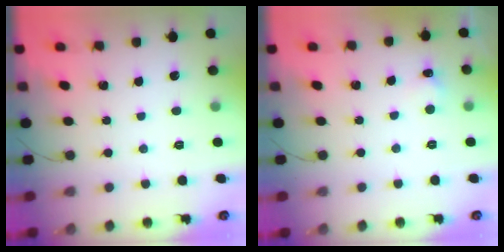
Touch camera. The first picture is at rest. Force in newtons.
{"total": 4.9, "press": 4.7, "slide": 1.1}